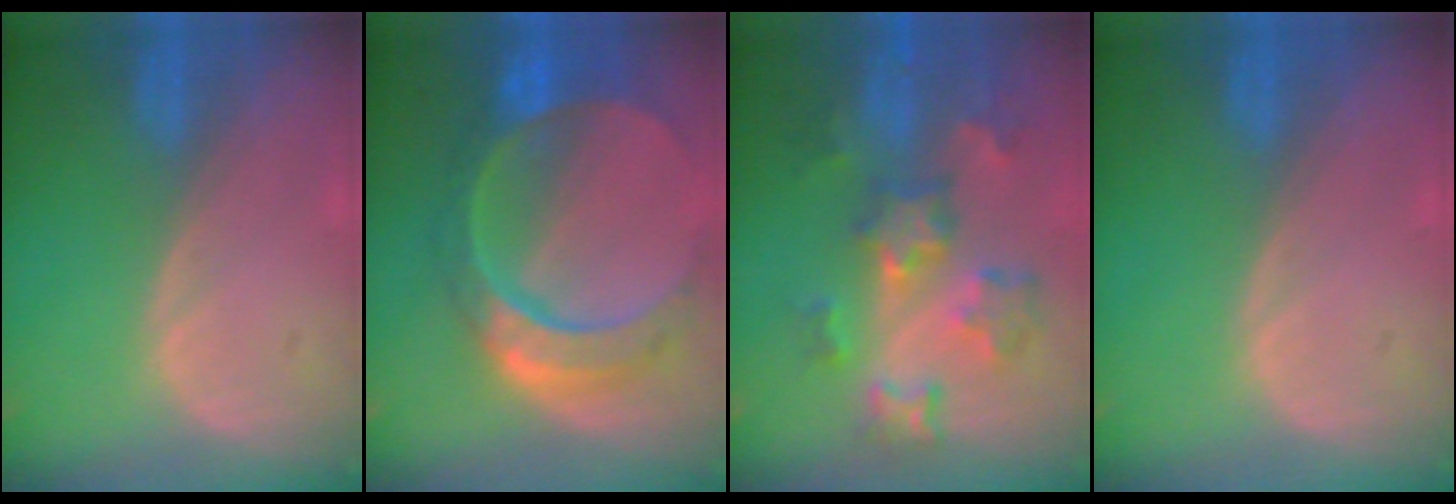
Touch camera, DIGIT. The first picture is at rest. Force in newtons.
{"total": 11.0, "press": 9.4, "slide": 5.8}
{"total": 9.0, "press": 7.9, "slide": 4.3}
{"total": 0.0}